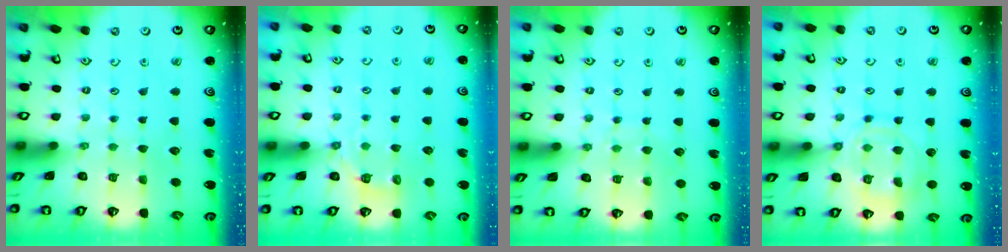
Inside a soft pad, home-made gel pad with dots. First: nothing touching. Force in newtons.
{"total": 3.7, "press": 2.9, "slide": 2.2}
{"total": 6.2, "press": 6.2, "slide": 0.7}
{"total": 12.5, "press": 12.5, "slide": 1.1}